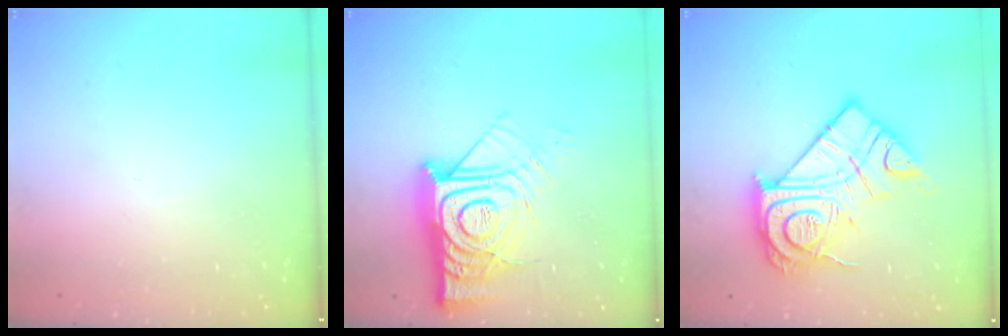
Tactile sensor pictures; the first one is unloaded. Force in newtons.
{"total": 17.1, "press": 17.0, "slide": 1.5}
{"total": 20.7, "press": 20.7, "slide": 1.7}